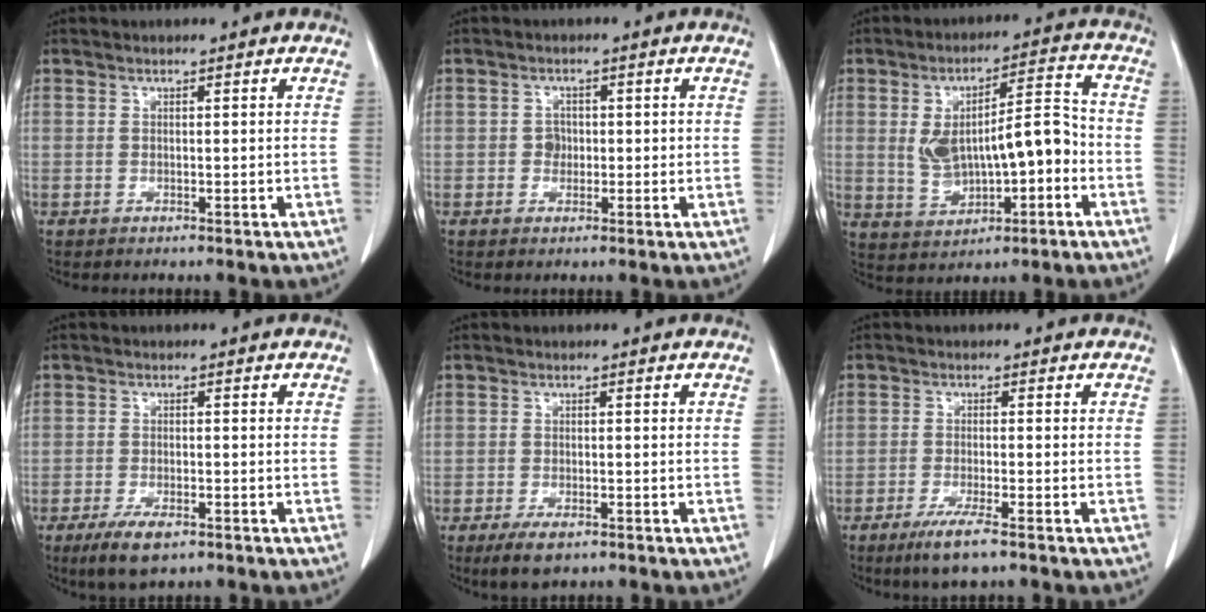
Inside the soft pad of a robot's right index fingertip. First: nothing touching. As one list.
[{"total": 2.0, "force": [-0.1, 1.8, 0.9], "torque": [-0.010, 0.005, -0.002]}, {"total": 11.5, "force": [-1.3, 4.5, 10.5], "torque": [-0.186, 0.030, -0.006]}, {"total": 5.1, "force": [-3.2, 1.7, 3.6], "torque": [-0.070, -0.009, -0.050]}, {"total": 3.8, "force": [-2.4, 1.5, 2.6], "torque": [-0.050, -0.006, -0.035]}, {"total": 5.4, "force": [-3.5, 0.3, 4.1], "torque": [-0.079, -0.014, -0.061]}]